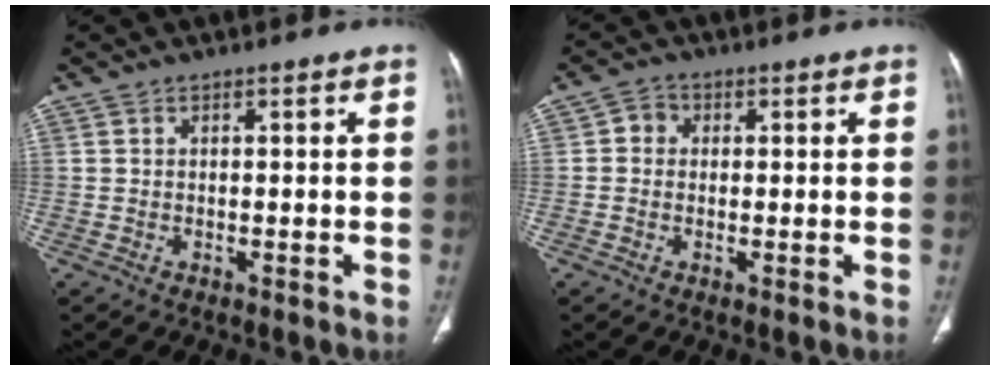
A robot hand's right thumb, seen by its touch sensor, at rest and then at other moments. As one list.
[{"total": 2.7, "force": [0.3, 2.4, 1.2], "torque": [-0.003, 0.007, -0.002]}]